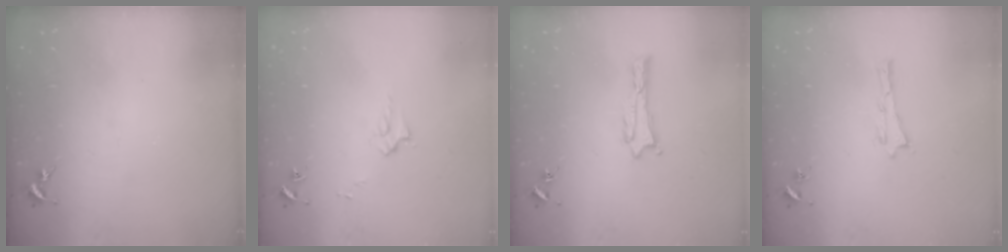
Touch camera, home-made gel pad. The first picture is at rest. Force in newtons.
{"total": 2.6, "press": 2.6, "slide": 0.3}
{"total": 0.0}
{"total": 0.0}